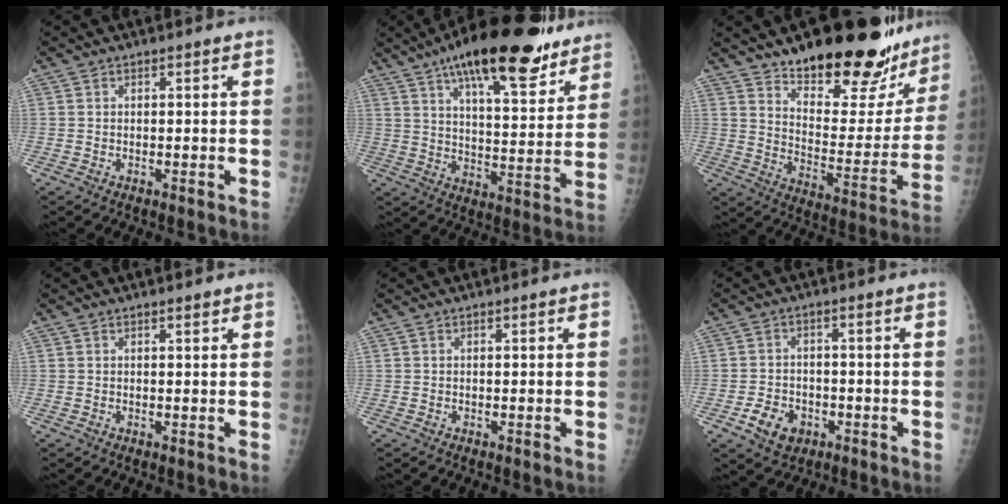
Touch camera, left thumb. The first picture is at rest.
{"total": 22.8, "force": [15.4, 7.3, 15.2], "torque": [-0.197, -0.051, 0.234]}
{"total": 25.5, "force": [20.6, 8.6, 12.4], "torque": [-0.135, -0.128, 0.285]}
{"total": 0.7, "force": [0.6, 0.1, 0.4], "torque": [-0.007, -0.003, 0.008]}
{"total": 0.0}
{"total": 6.1, "force": [-2.6, 4.6, 3.0], "torque": [-0.040, 0.014, -0.039]}